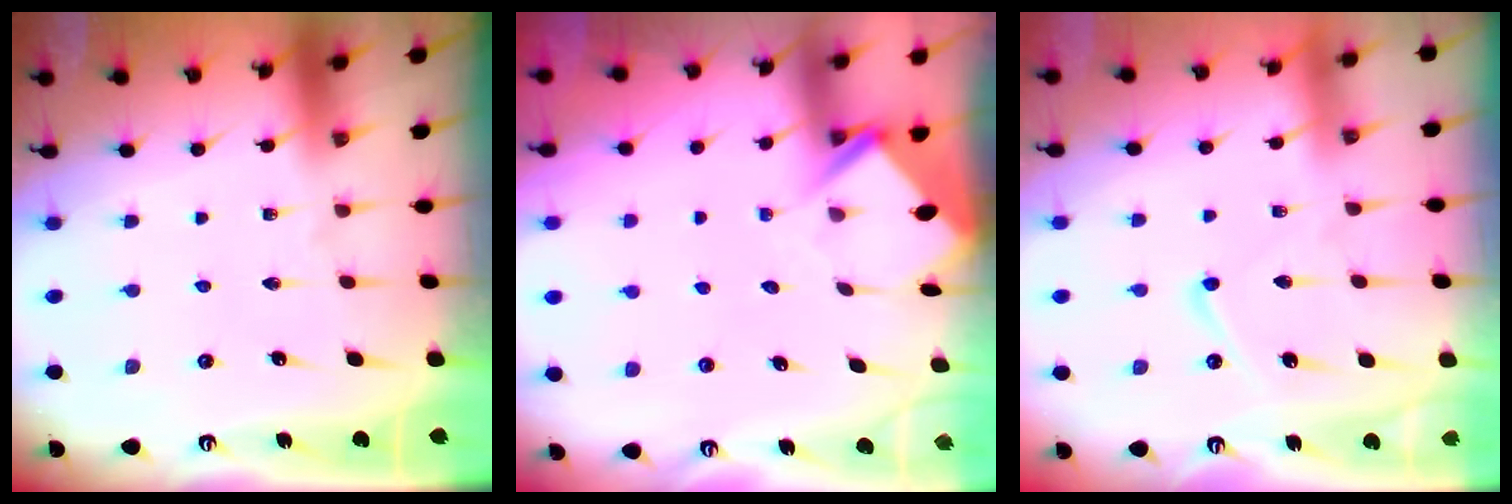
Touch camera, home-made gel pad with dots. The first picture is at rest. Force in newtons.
{"total": 4.5, "press": 4.4, "slide": 0.4}
{"total": 7.6, "press": 7.5, "slide": 0.8}